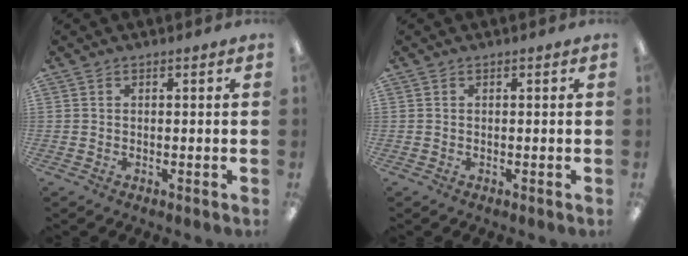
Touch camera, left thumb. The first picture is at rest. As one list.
[{"total": 0.0}]